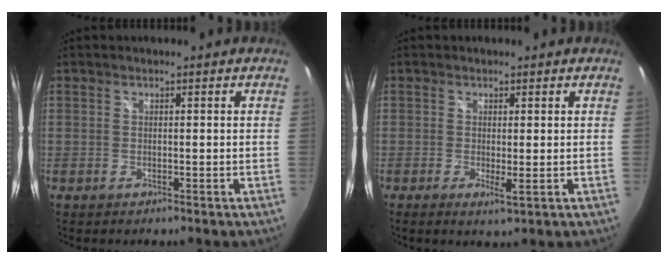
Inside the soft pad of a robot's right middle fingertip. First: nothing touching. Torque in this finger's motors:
{"motor_torque": [0.26, -0.26, 0.11, 0.03]}